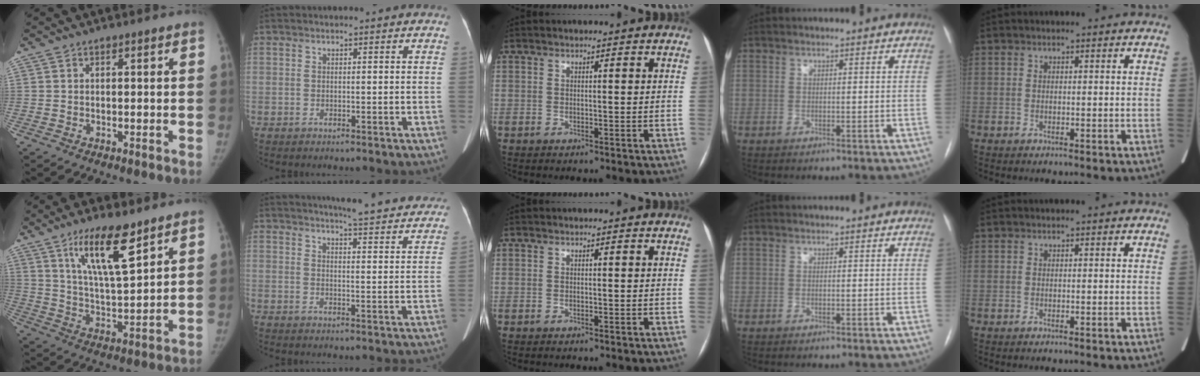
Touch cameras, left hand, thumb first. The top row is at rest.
{"thumb": {"total": 12.7, "force": [7.6, 3.1, 9.7], "torque": [-0.158, -0.044, 0.142]}, "index": {"total": 18.8, "force": [17.7, 1.7, 6.2], "torque": [-0.074, -0.049, 0.199]}}